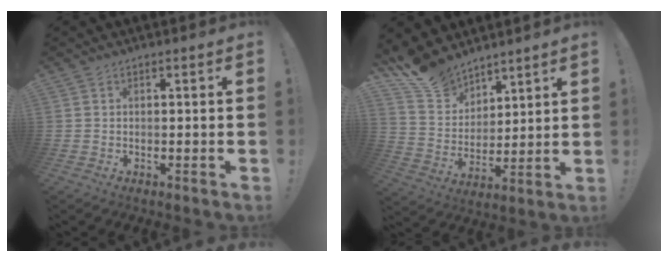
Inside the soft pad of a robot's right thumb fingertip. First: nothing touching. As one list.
[{"total": 13.1, "force": [10.9, 6.6, 2.7], "torque": [-0.070, -0.081, 0.213]}]